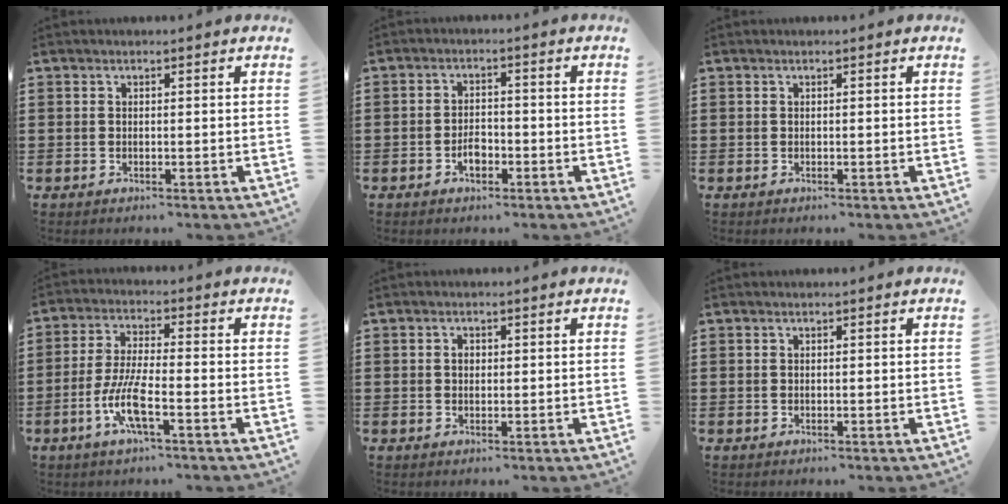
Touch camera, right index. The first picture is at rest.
{"total": 2.9, "force": [-1.3, 1.7, 2.0], "torque": [-0.039, 0.004, -0.025]}
{"total": 0.0}
{"total": 7.4, "force": [-3.2, 1.4, 6.5], "torque": [-0.147, -0.014, -0.066]}
{"total": 1.1, "force": [0.2, 0.8, 0.7], "torque": [-0.016, 0.005, 0.003]}
{"total": 0.0}